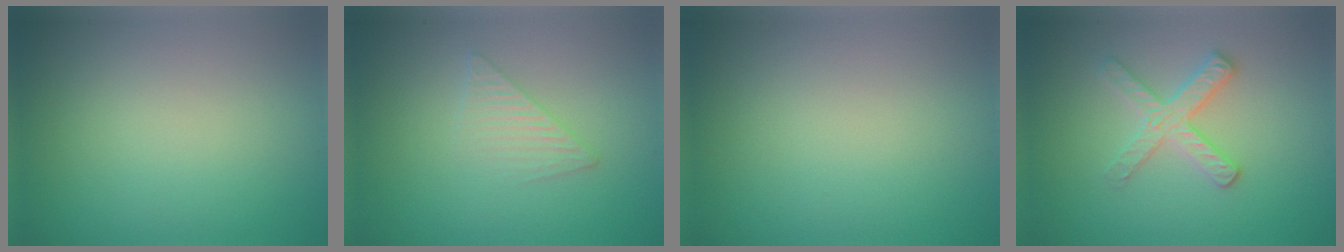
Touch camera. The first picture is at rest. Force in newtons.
{"total": 2.0, "press": 2.0, "slide": 0.2}
{"total": 0.0}
{"total": 2.9, "press": 2.8, "slide": 0.8}